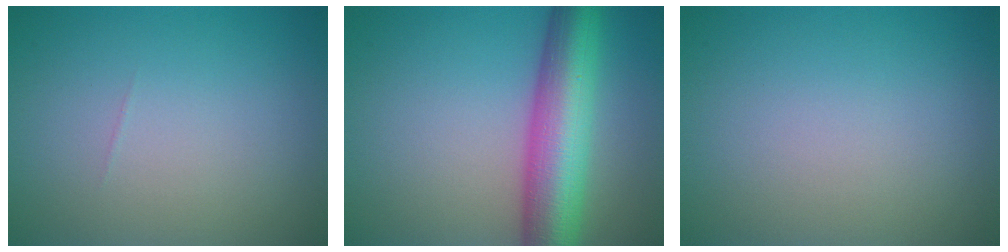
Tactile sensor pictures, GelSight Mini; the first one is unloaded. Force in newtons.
{"total": 9.3, "press": 9.3, "slide": 0.2}
{"total": 0.0}